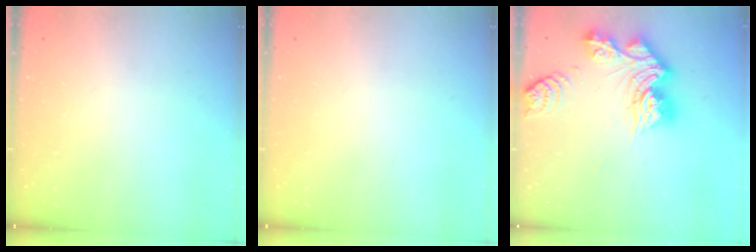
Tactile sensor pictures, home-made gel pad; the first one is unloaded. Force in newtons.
{"total": 0.0}
{"total": 14.3, "press": 14.2, "slide": 1.5}